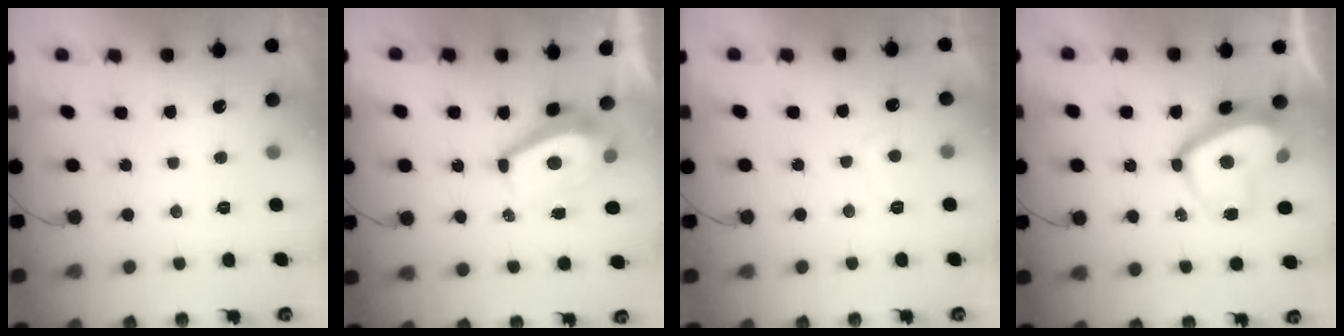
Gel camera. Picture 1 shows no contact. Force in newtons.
{"total": 6.1, "press": 6.1, "slide": 0.8}
{"total": 2.6, "press": 2.4, "slide": 0.8}
{"total": 14.5, "press": 14.5, "slide": 1.1}